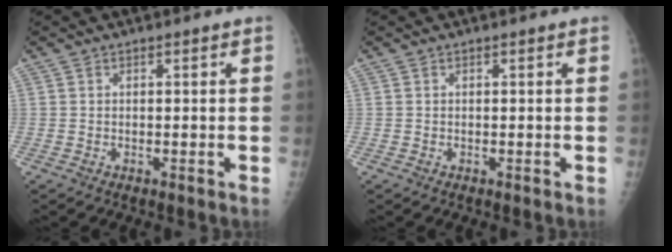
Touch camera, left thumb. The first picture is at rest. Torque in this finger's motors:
{"motor_torque": [-0.04, 0.06, -0.20, -0.16, 0.01]}